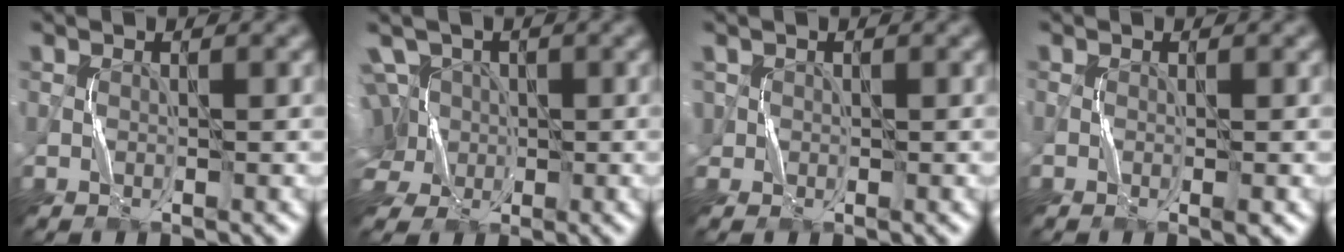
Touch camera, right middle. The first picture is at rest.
{"total": 10.5, "force": [2.0, 8.4, 6.0], "torque": [-0.112, 0.038, -0.014]}
{"total": 1.1, "force": [0.1, 1.1, 0.0], "torque": [0.008, -0.001, 0.000]}
{"total": 0.8, "force": [-0.3, 0.1, 0.8], "torque": [-0.015, -0.003, -0.005]}